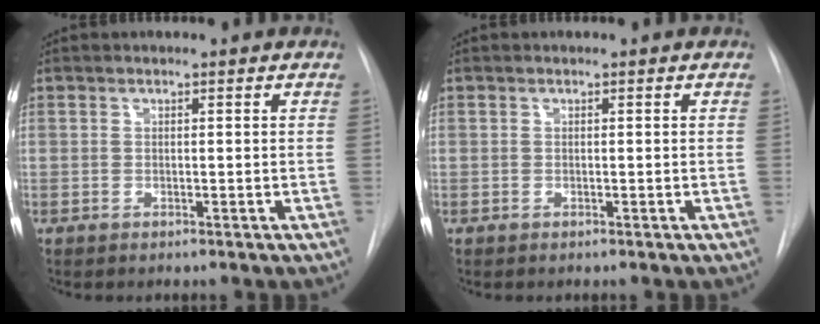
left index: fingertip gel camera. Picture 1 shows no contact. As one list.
[{"total": 0.0}]